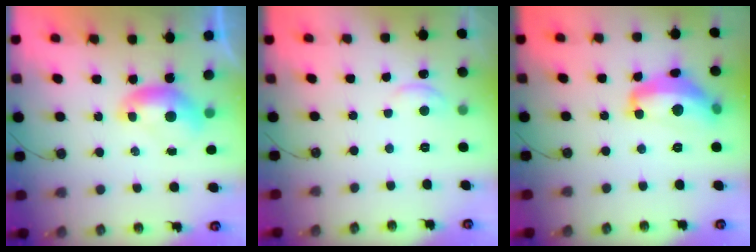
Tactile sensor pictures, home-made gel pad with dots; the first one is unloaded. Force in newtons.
{"total": 1.9, "press": 1.9, "slide": 0.4}
{"total": 12.0, "press": 11.9, "slide": 1.0}